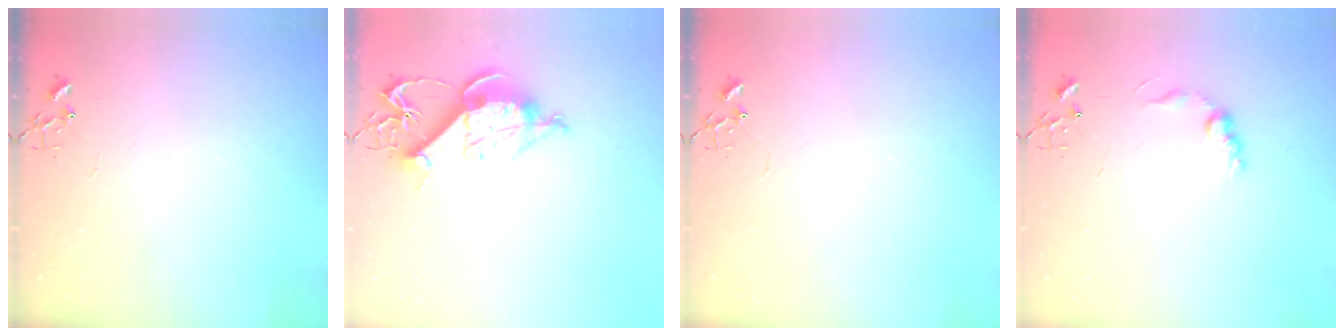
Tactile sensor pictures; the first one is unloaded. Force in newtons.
{"total": 11.6, "press": 11.5, "slide": 1.4}
{"total": 0.0}
{"total": 8.6, "press": 8.6, "slide": 0.4}